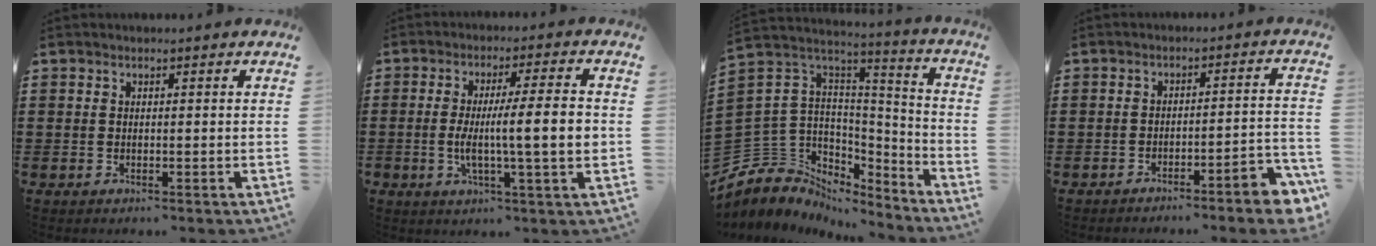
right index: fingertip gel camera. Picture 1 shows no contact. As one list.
[{"total": 10.0, "force": [-0.9, 0.9, 9.9], "torque": [-0.161, -0.005, -0.019]}, {"total": 7.5, "force": [-2.0, 7.1, 0.9], "torque": [-0.072, -0.028, -0.037]}, {"total": 4.0, "force": [-3.5, 0.0, 2.1], "torque": [-0.035, -0.008, -0.068]}]